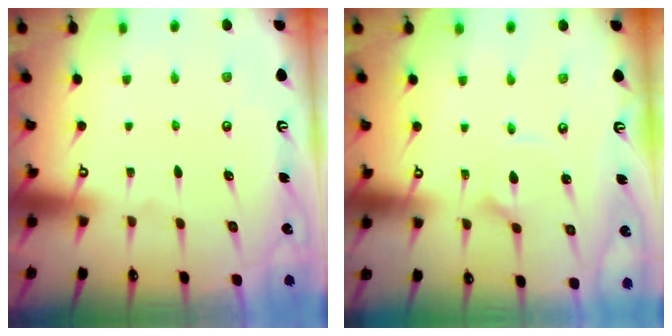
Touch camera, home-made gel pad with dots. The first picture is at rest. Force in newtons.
{"total": 2.8, "press": 2.8, "slide": 0.3}